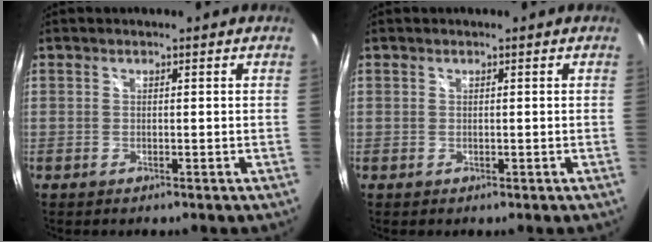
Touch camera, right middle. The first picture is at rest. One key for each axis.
{"total": 0.0}